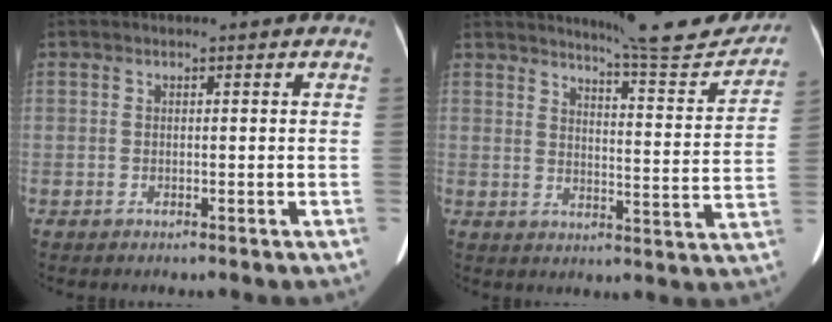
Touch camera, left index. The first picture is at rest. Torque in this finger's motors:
{"motor_torque": [0.80, -1.34, 0.02, 0.02]}